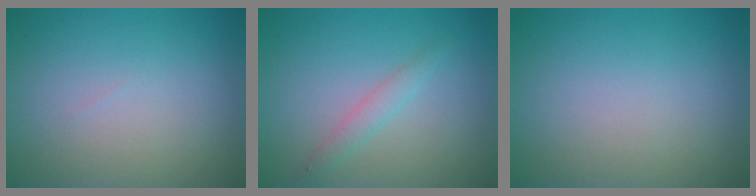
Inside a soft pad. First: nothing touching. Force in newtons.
{"total": 1.5, "press": 1.5, "slide": 0.1}
{"total": 0.0}